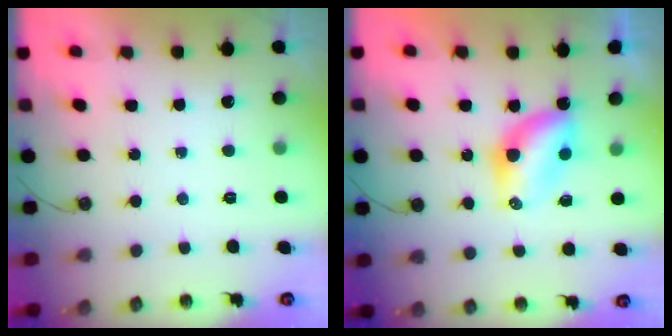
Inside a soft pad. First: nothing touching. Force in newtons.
{"total": 6.5, "press": 6.5, "slide": 0.1}